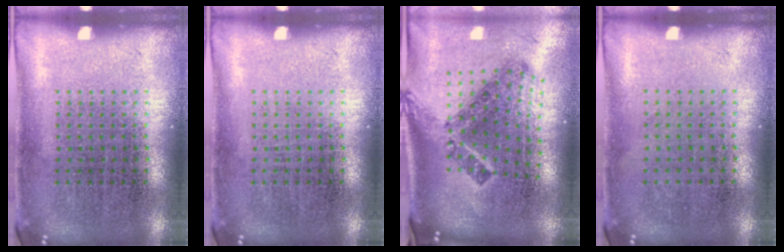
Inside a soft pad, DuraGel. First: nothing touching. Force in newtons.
{"total": 0.0}
{"total": 1.8, "press": 1.3, "slide": 1.3}
{"total": 0.0}